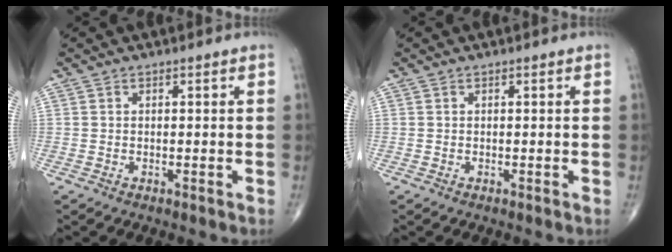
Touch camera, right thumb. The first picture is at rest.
{"total": 0.0}